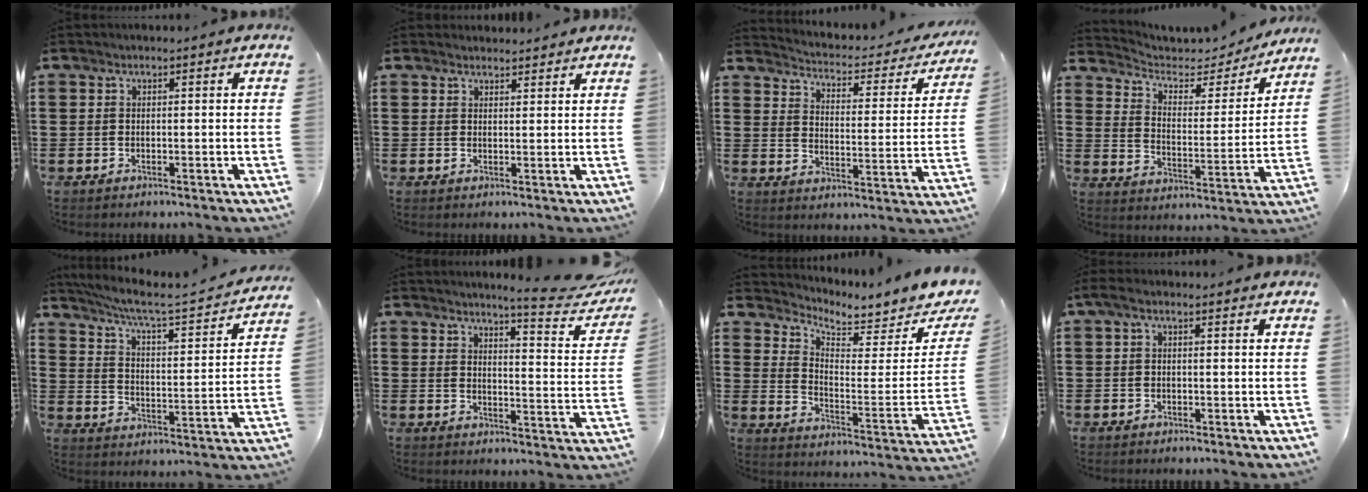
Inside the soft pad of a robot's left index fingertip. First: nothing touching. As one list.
[{"total": 1.7, "force": [1.7, 0.3, 0.0], "torque": [-0.005, 0.001, 0.034]}, {"total": 2.4, "force": [2.2, 0.3, 0.7], "torque": [-0.033, -0.025, 0.027]}, {"total": 3.7, "force": [3.0, 1.7, 1.4], "torque": [-0.049, -0.020, 0.044]}, {"total": 5.1, "force": [4.1, -0.2, 2.9], "torque": [-0.077, -0.036, 0.060]}, {"total": 6.0, "force": [5.2, -0.6, 3.0], "torque": [-0.049, -0.043, 0.079]}, {"total": 4.7, "force": [4.4, 0.9, 1.2], "torque": [-0.046, -0.044, 0.071]}, {"total": 1.5, "force": [-0.1, 0.5, 1.4], "torque": [-0.021, -0.001, -0.006]}]